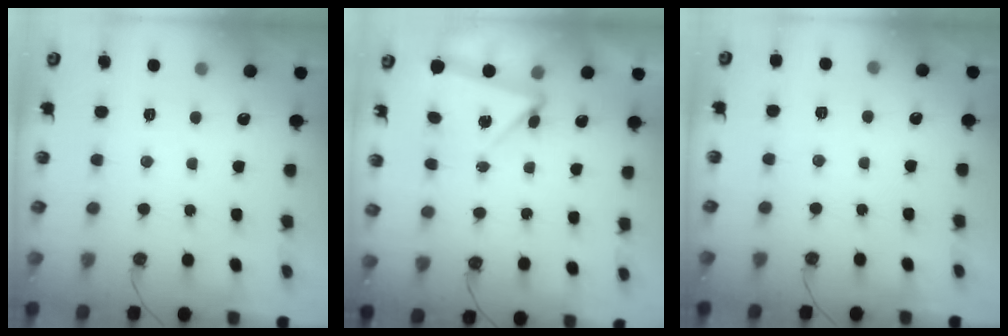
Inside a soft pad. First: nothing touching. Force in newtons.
{"total": 6.4, "press": 6.3, "slide": 1.3}
{"total": 2.1, "press": 2.1, "slide": 0.5}